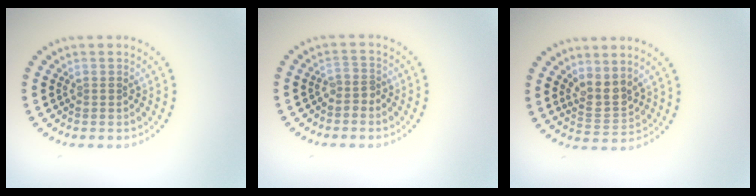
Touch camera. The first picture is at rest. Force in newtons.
{"total": 1.4, "press": 1.0, "slide": 1.0}
{"total": 2.4, "press": 2.0, "slide": 1.5}